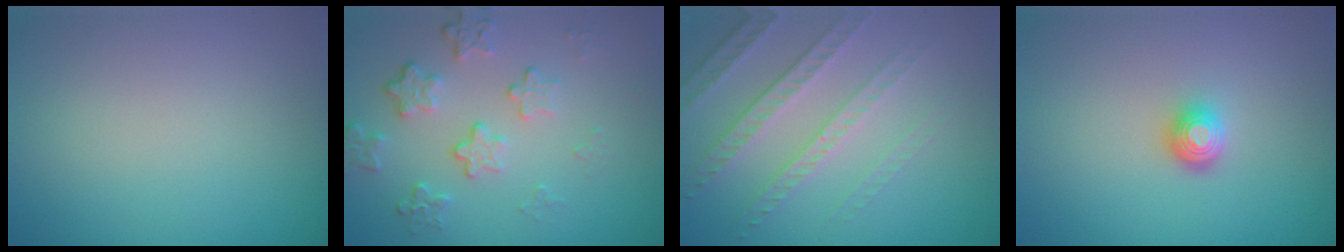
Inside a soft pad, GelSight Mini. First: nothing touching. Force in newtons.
{"total": 4.1, "press": 2.9, "slide": 2.9}
{"total": 3.6, "press": 3.5, "slide": 0.5}
{"total": 1.9, "press": 1.4, "slide": 1.3}